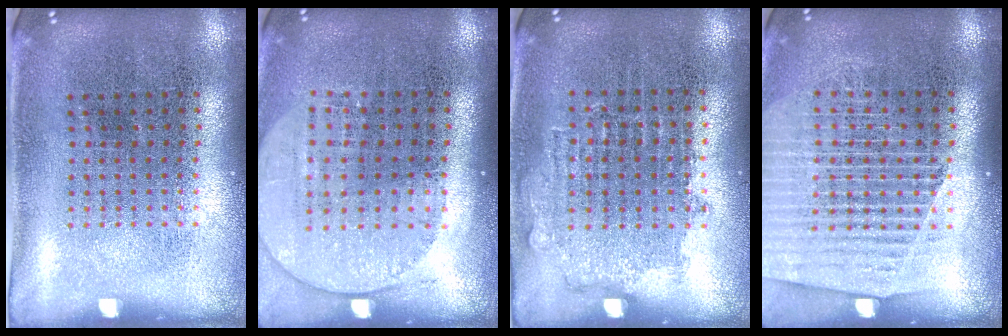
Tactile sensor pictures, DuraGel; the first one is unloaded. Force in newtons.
{"total": 1.5, "press": 1.3, "slide": 0.7}
{"total": 0.9, "press": 0.8, "slide": 0.3}
{"total": 1.7, "press": 1.6, "slide": 0.6}